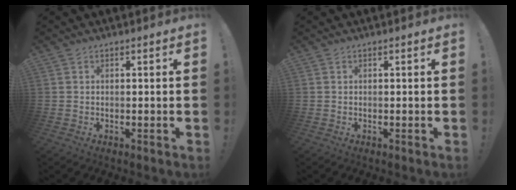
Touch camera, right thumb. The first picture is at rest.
{"total": 0.0}